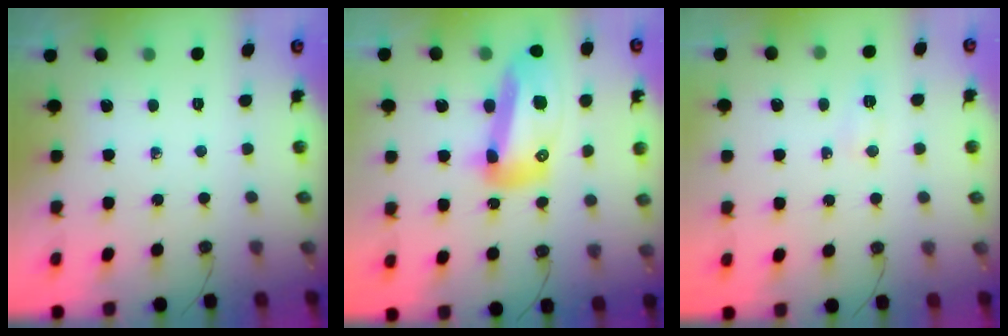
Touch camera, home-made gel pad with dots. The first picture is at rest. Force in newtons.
{"total": 18.4, "press": 18.3, "slide": 2.4}
{"total": 6.3, "press": 6.2, "slide": 1.1}